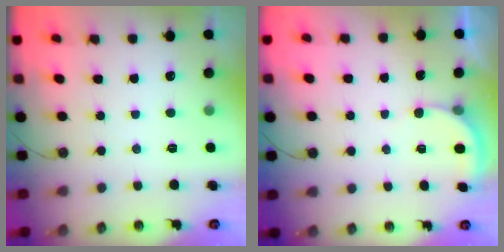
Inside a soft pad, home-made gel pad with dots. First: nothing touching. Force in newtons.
{"total": 2.7, "press": 2.7, "slide": 0.5}